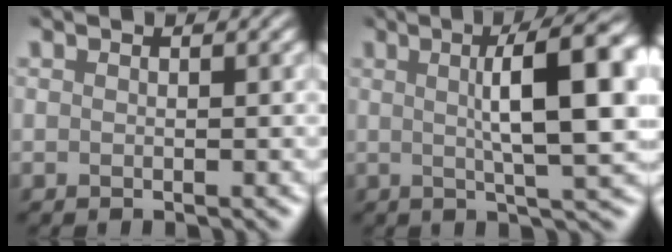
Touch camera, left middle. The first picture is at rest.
{"total": 9.5, "force": [1.3, 1.4, 9.3], "torque": [-0.128, 0.019, 0.035]}